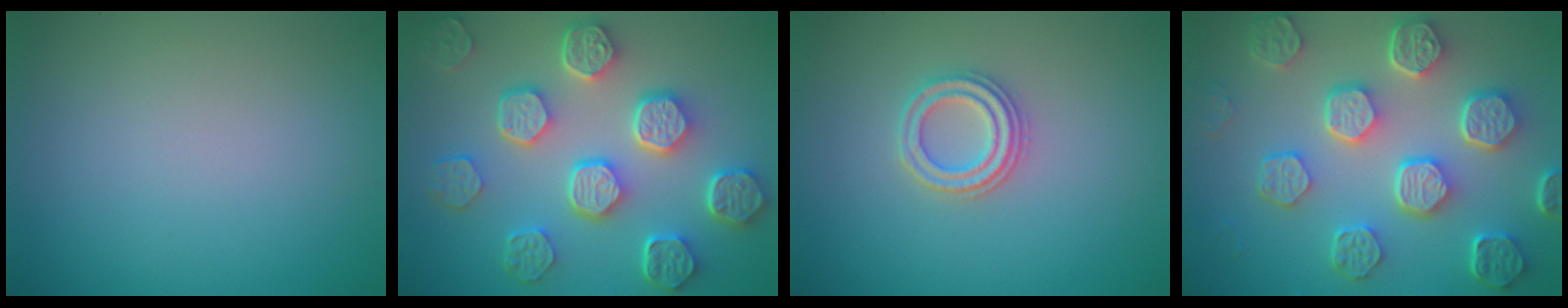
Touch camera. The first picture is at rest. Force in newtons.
{"total": 8.1, "press": 6.3, "slide": 5.1}
{"total": 2.5, "press": 2.4, "slide": 0.7}
{"total": 8.0, "press": 6.1, "slide": 5.2}